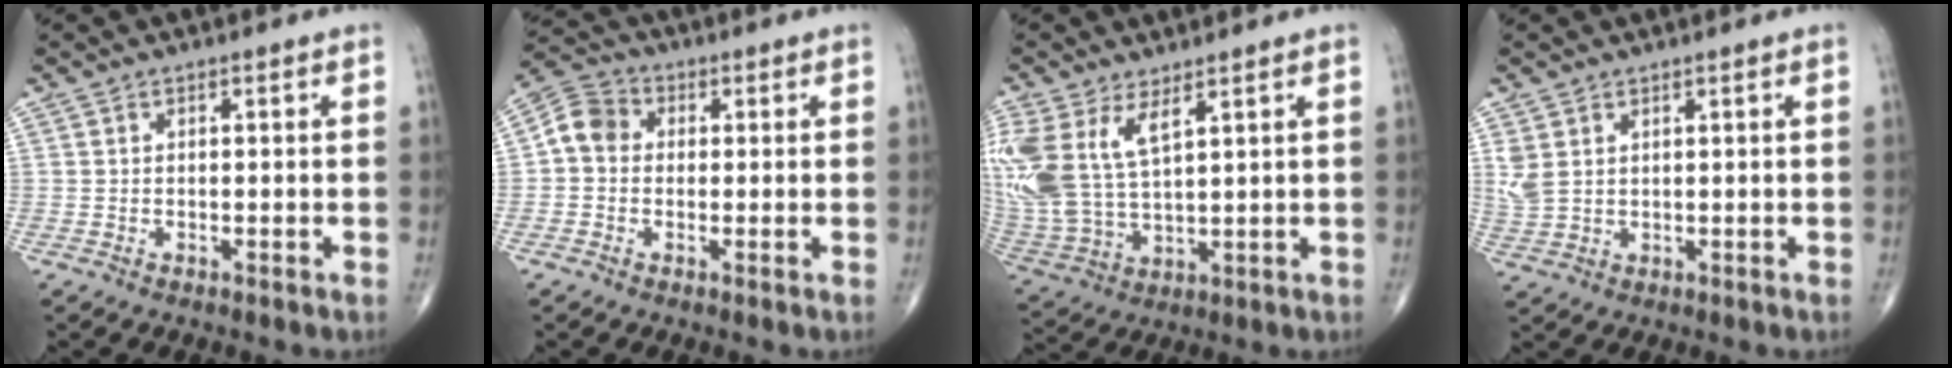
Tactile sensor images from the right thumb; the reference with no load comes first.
{"total": 5.9, "force": [0.0, 5.1, 3.1], "torque": [-0.044, 0.020, -0.013]}
{"total": 15.2, "force": [6.2, 7.4, 11.7], "torque": [-0.274, -0.020, 0.137]}
{"total": 3.4, "force": [1.4, 2.2, 2.2], "torque": [-0.057, 0.001, 0.039]}